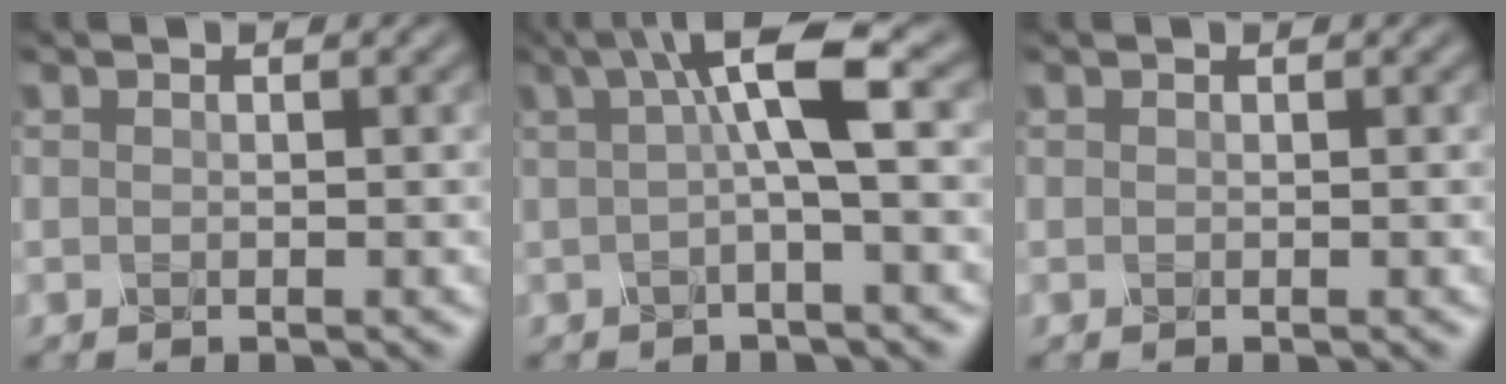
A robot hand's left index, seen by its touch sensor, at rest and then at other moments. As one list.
[{"total": 5.6, "force": [1.0, 0.9, 5.5], "torque": [-0.090, 0.013, 0.010]}, {"total": 0.0}]